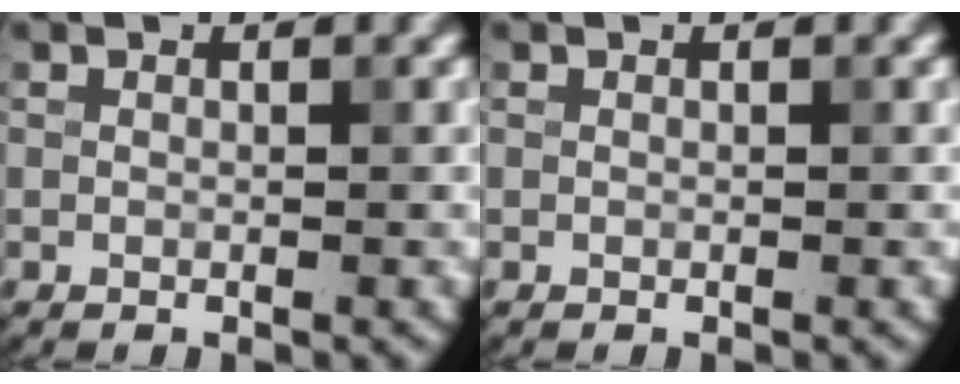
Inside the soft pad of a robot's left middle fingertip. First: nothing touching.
{"total": 0.0}